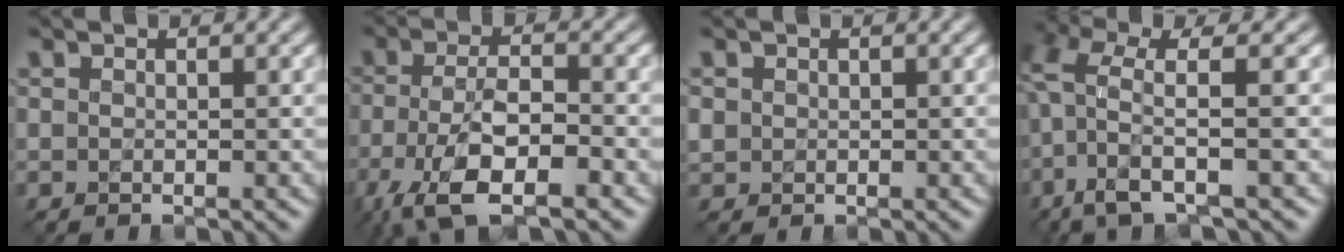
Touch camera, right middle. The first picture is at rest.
{"total": 8.4, "force": [-4.7, 3.0, 6.4], "torque": [-0.127, -0.006, -0.088]}
{"total": 0.7, "force": [0.2, 0.7, -0.2], "torque": [0.006, 0.002, 0.003]}
{"total": 5.1, "force": [-0.7, 1.1, 5.0], "torque": [-0.106, 0.006, -0.019]}